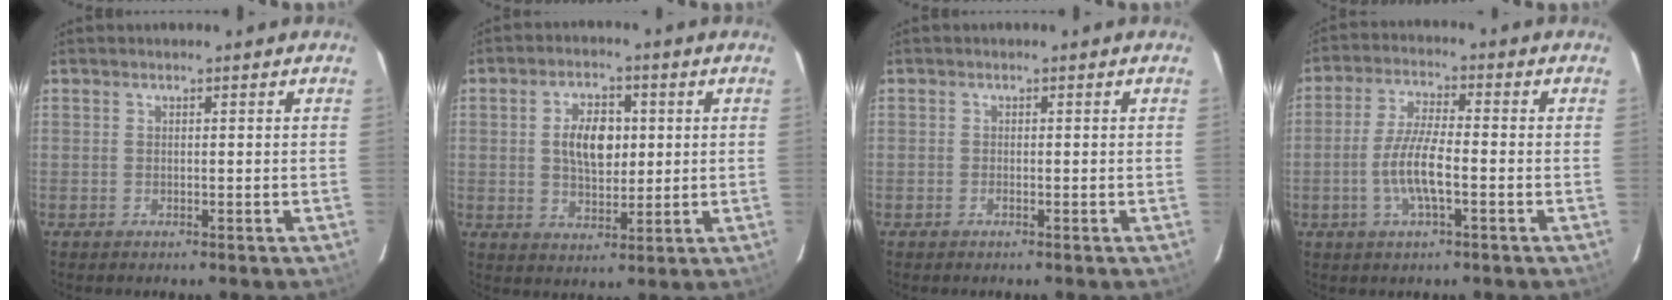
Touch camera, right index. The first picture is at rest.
{"total": 8.0, "force": [1.1, 4.4, 6.6], "torque": [-0.117, 0.011, 0.023]}
{"total": 0.5, "force": [-0.4, 0.3, 0.2], "torque": [-0.005, -0.001, -0.008]}
{"total": 8.0, "force": [-2.4, 1.7, 7.4], "torque": [-0.151, -0.002, -0.046]}